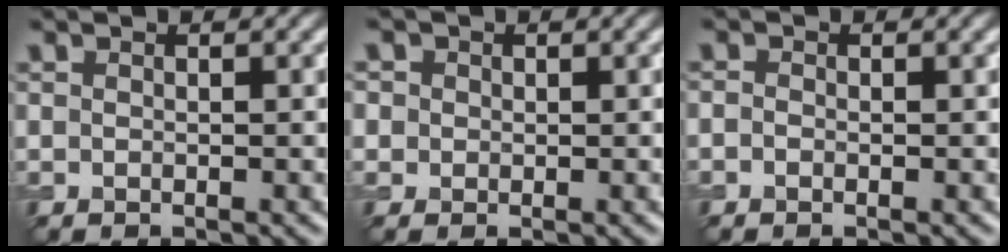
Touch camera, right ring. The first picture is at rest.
{"total": 3.1, "force": [1.3, 2.6, 1.2], "torque": [-0.016, 0.013, 0.006]}
{"total": 0.5, "force": [-0.3, 0.4, 0.2], "torque": [-0.002, -0.003, -0.008]}